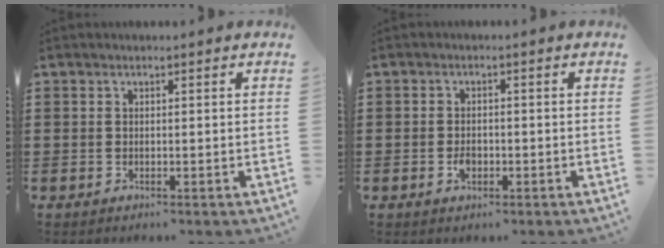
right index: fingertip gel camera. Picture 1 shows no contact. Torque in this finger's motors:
{"motor_torque": [0.51, -0.28, 0.04, 0.01]}